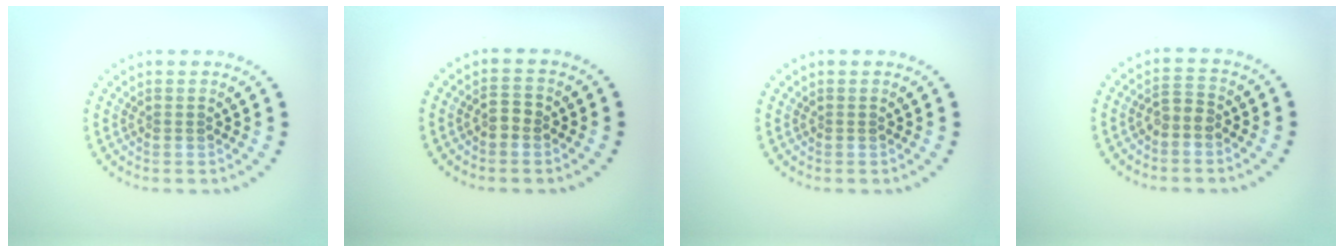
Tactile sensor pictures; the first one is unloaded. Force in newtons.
{"total": 1.5, "press": 1.4, "slide": 0.3}
{"total": 0.0}
{"total": 1.4, "press": 1.3, "slide": 0.5}